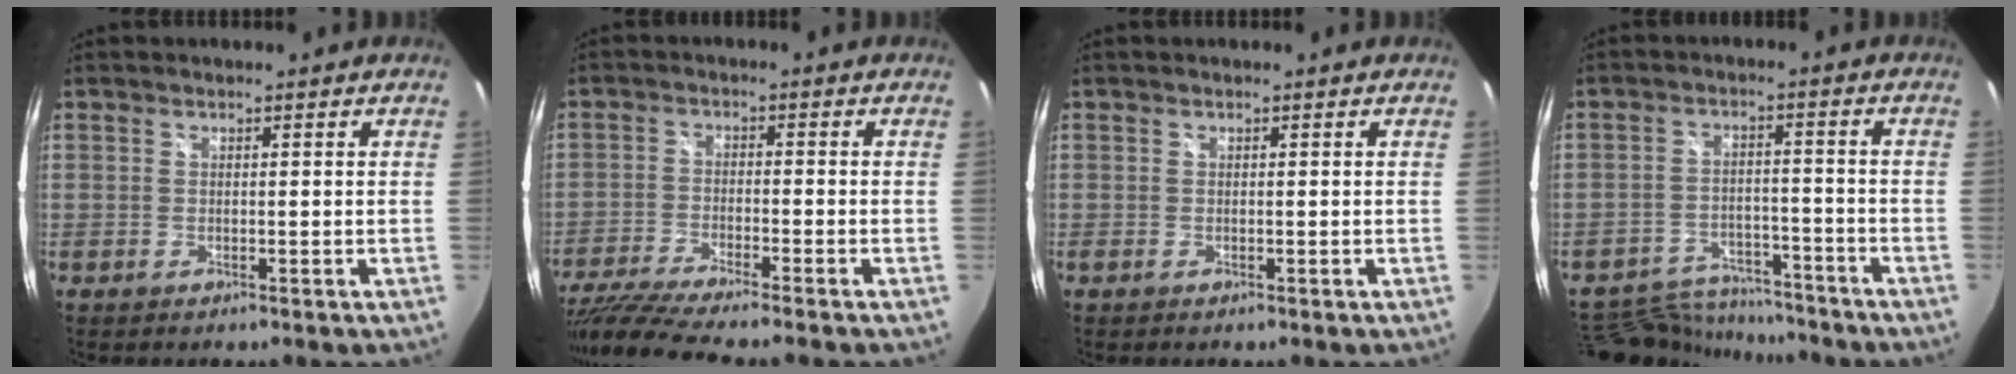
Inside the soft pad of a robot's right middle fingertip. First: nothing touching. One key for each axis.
{"total": 11.4, "fx": -9.8, "fy": -0.2, "fz": 5.8, "tx": -0.128, "ty": -0.033, "tz": -0.172}
{"total": 0.0}
{"total": 13.7, "fx": -12.6, "fy": 4.0, "fz": 3.4, "tx": -0.088, "ty": 0.016, "tz": -0.185}